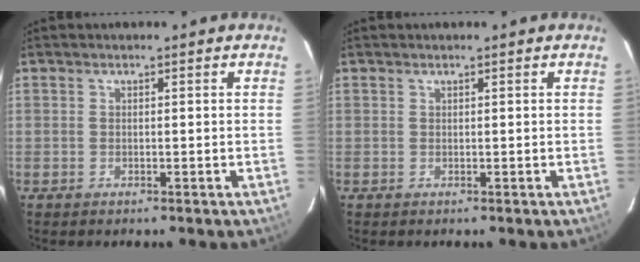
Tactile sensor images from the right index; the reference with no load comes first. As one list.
[{"total": 0.0}]